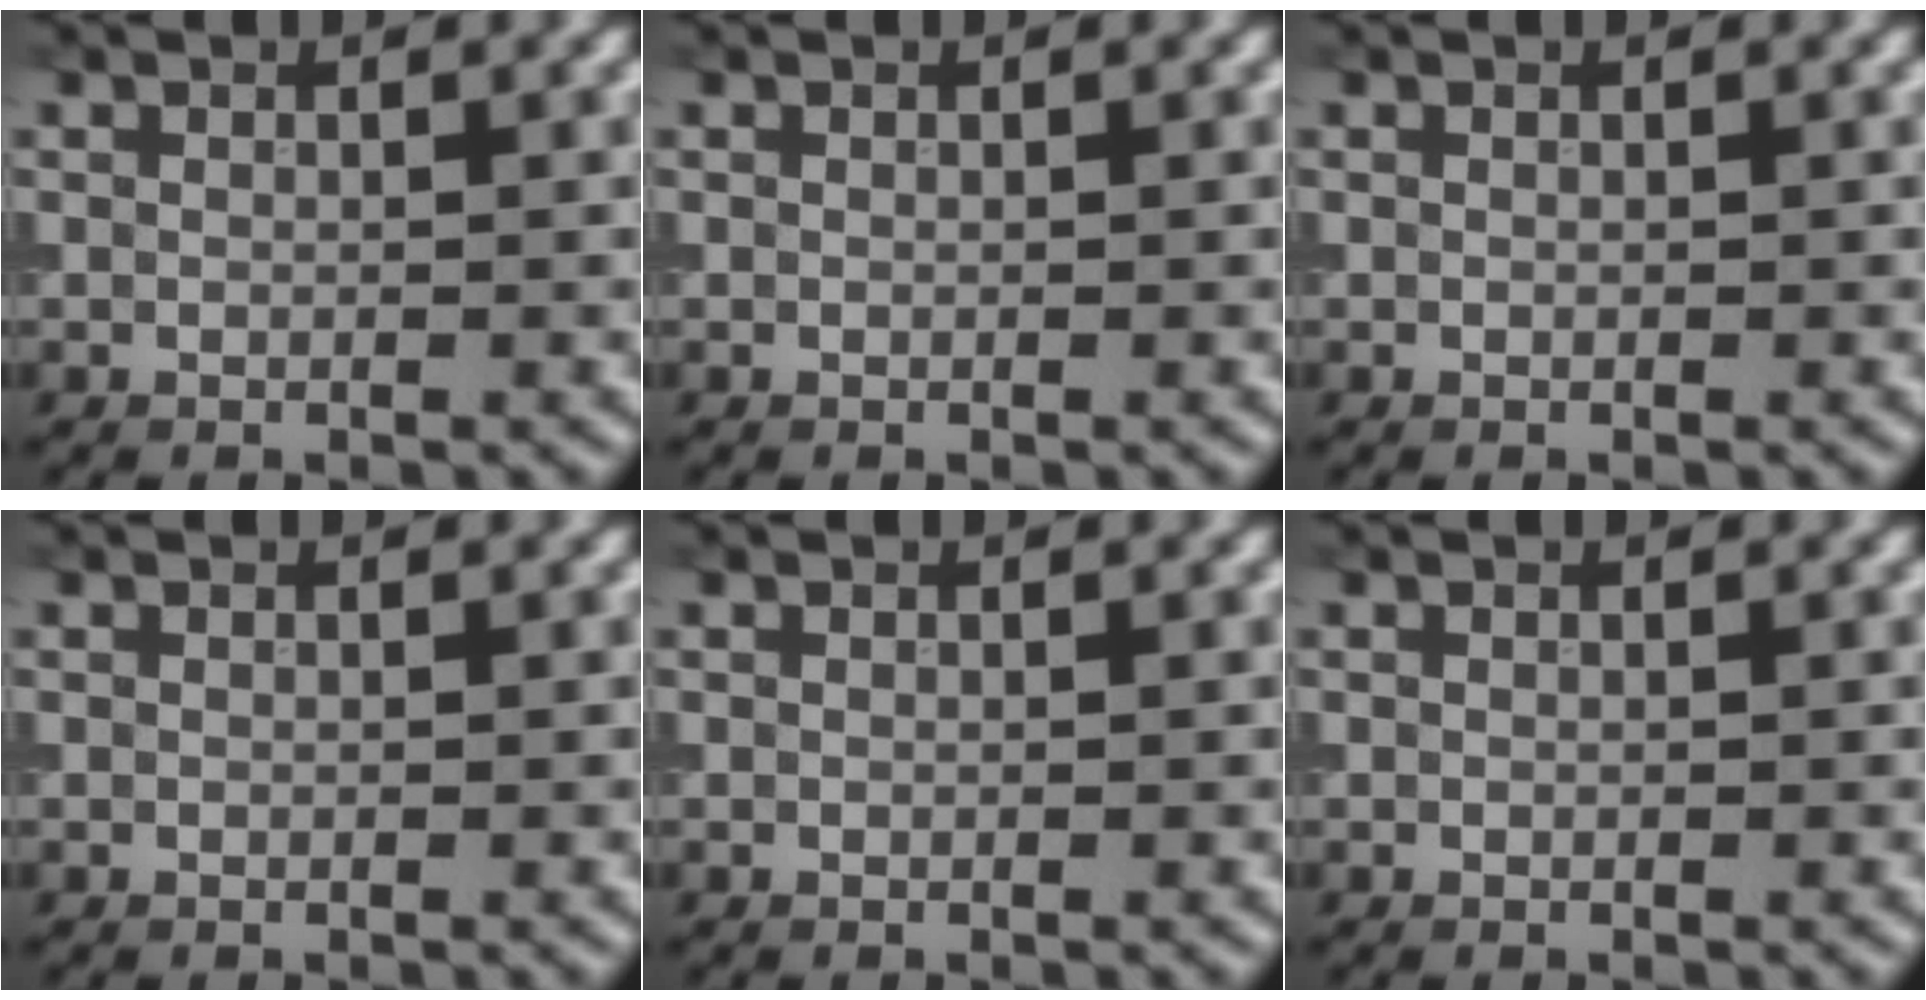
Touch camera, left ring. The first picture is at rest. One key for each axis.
{"total": 0.0}
{"total": 0.0}
{"total": 0.0}
{"total": 0.0}
{"total": 0.0}